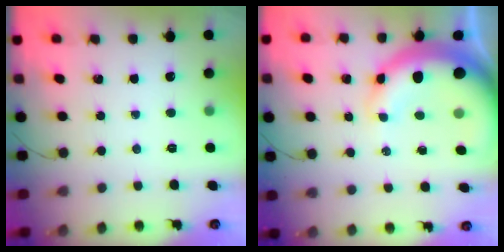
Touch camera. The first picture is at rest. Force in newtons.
{"total": 13.9, "press": 13.6, "slide": 2.8}